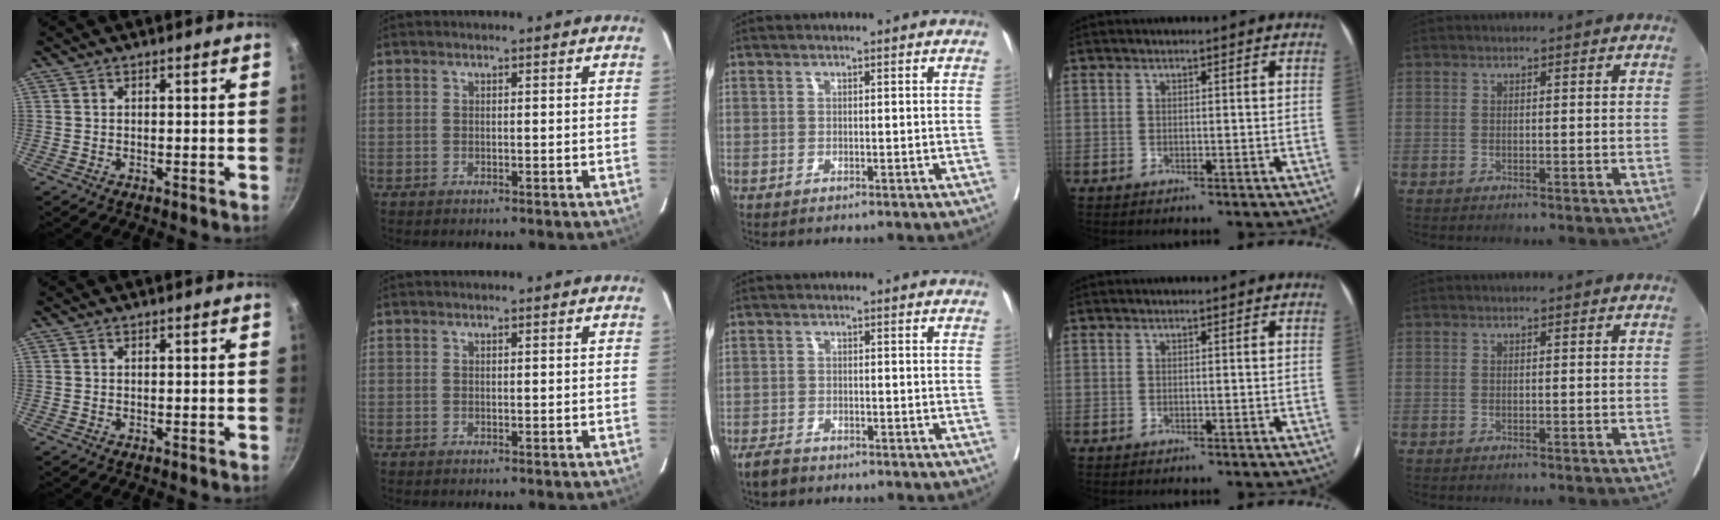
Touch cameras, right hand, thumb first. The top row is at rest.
{"middle": {"total": 2.8, "force": [-2.3, 1.1, 1.1], "torque": [-0.023, -0.003, -0.038]}}